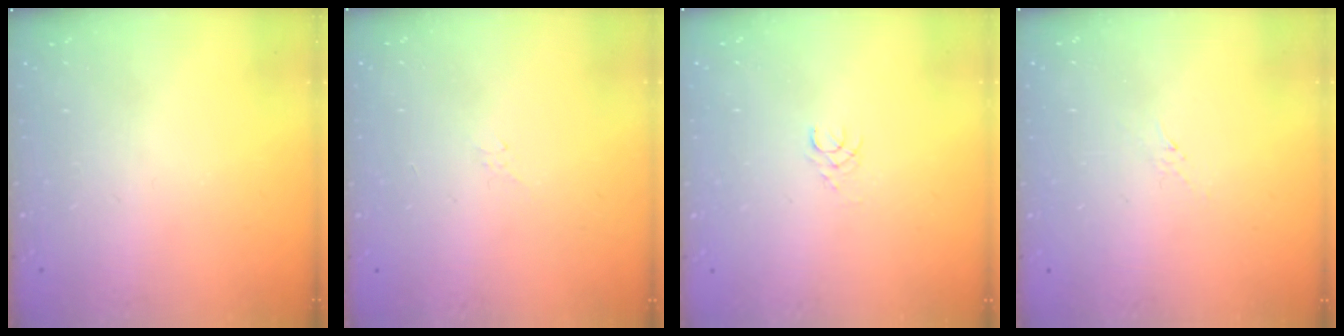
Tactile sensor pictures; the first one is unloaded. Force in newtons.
{"total": 2.1, "press": 2.0, "slide": 0.6}
{"total": 2.4, "press": 2.4, "slide": 0.3}
{"total": 2.8, "press": 2.7, "slide": 0.6}